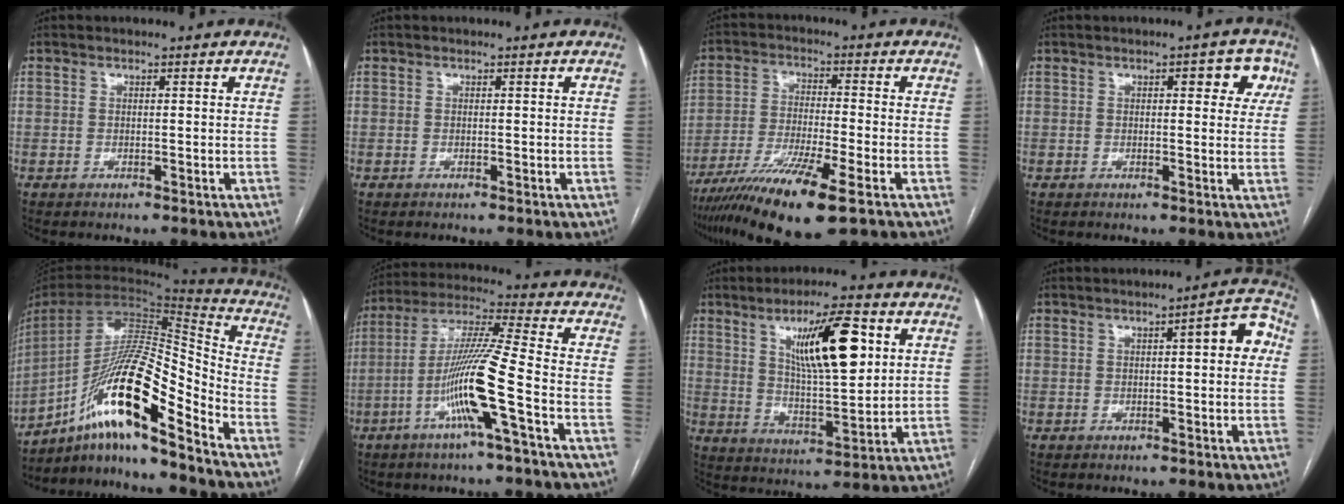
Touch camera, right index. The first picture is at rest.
{"total": 0.0}
{"total": 13.1, "force": [-8.0, 0.7, 10.4], "torque": [-0.199, -0.033, -0.141]}
{"total": 5.1, "force": [2.1, 2.1, 4.1], "torque": [-0.035, 0.014, 0.019]}
{"total": 19.0, "force": [-12.0, 1.8, 14.6], "torque": [-0.284, 0.007, -0.216]}
{"total": 13.1, "force": [-4.7, -1.0, 12.2], "torque": [-0.239, 0.003, -0.095]}
{"total": 13.5, "force": [5.0, 2.8, 12.2], "torque": [-0.208, 0.003, 0.088]}
{"total": 5.9, "force": [1.0, 1.4, 5.6], "torque": [-0.064, 0.024, 0.007]}